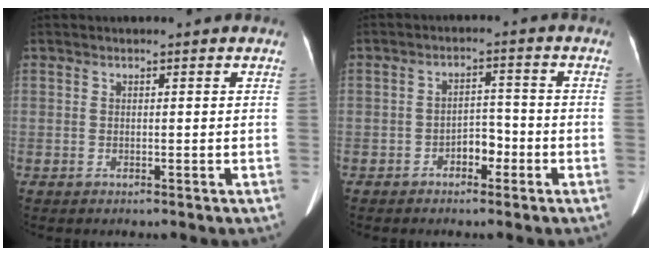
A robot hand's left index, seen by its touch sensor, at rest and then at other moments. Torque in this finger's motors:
{"motor_torque": [-0.01, 0.00, 0.00, 0.00]}